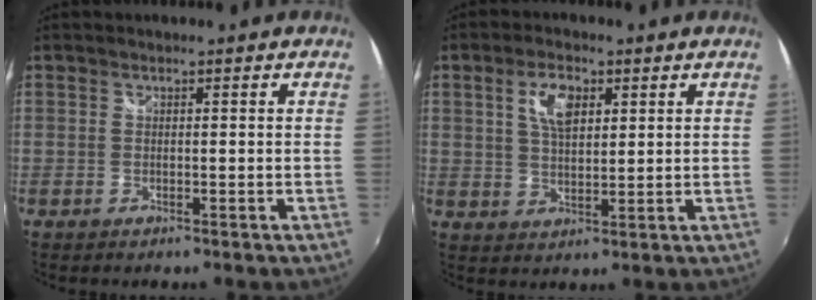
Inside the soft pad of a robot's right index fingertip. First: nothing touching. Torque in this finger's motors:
{"motor_torque": [0.15, 0.01, 0.25, 0.09]}